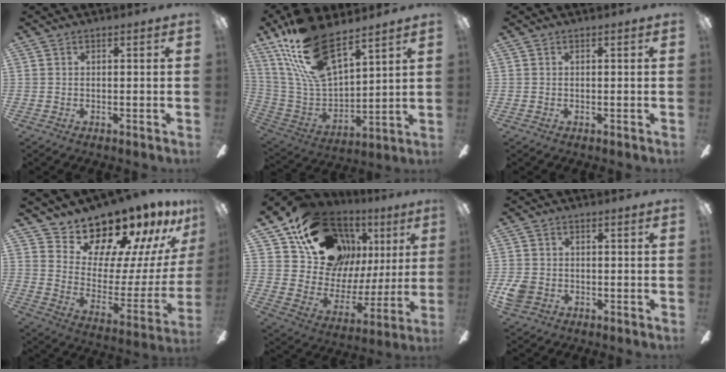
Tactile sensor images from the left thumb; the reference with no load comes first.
{"total": 21.4, "force": [14.7, 8.7, 12.8], "torque": [-0.267, -0.087, 0.263]}
{"total": 0.0}
{"total": 14.7, "force": [13.7, 4.6, 2.6], "torque": [-0.045, -0.135, 0.239]}
{"total": 18.2, "force": [12.0, 11.7, 7.2], "torque": [-0.138, -0.083, 0.233]}
{"total": 5.2, "force": [-2.0, 4.1, 2.5], "torque": [-0.057, 0.011, -0.037]}